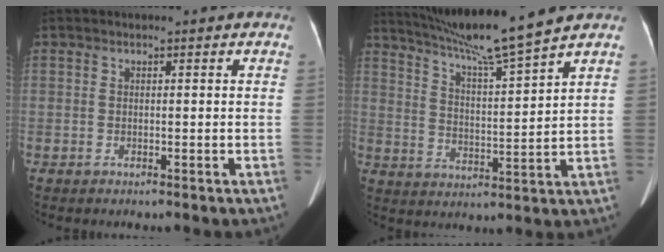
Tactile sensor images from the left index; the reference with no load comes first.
{"total": 12.0, "force": [10.4, -2.3, 5.6], "torque": [-0.098, -0.009, 0.177]}